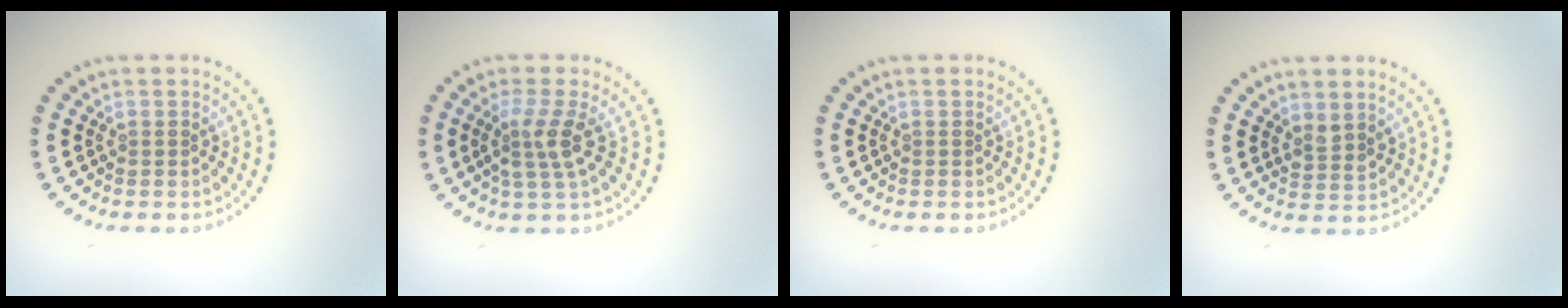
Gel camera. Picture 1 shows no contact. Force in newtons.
{"total": 2.8, "press": 2.2, "slide": 1.7}
{"total": 0.0}
{"total": 1.5, "press": 1.2, "slide": 0.9}